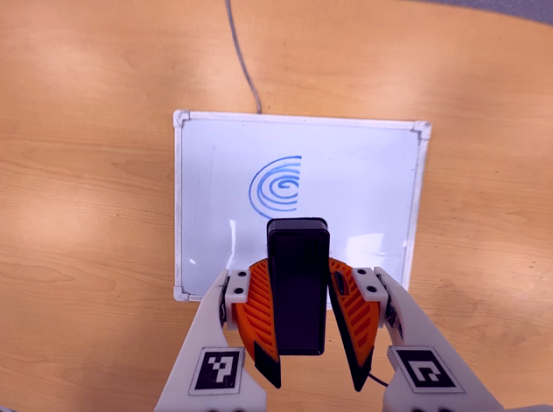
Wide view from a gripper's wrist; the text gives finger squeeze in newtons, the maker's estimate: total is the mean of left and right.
{"total": 7.8, "left": 6.9, "right": 8.7}